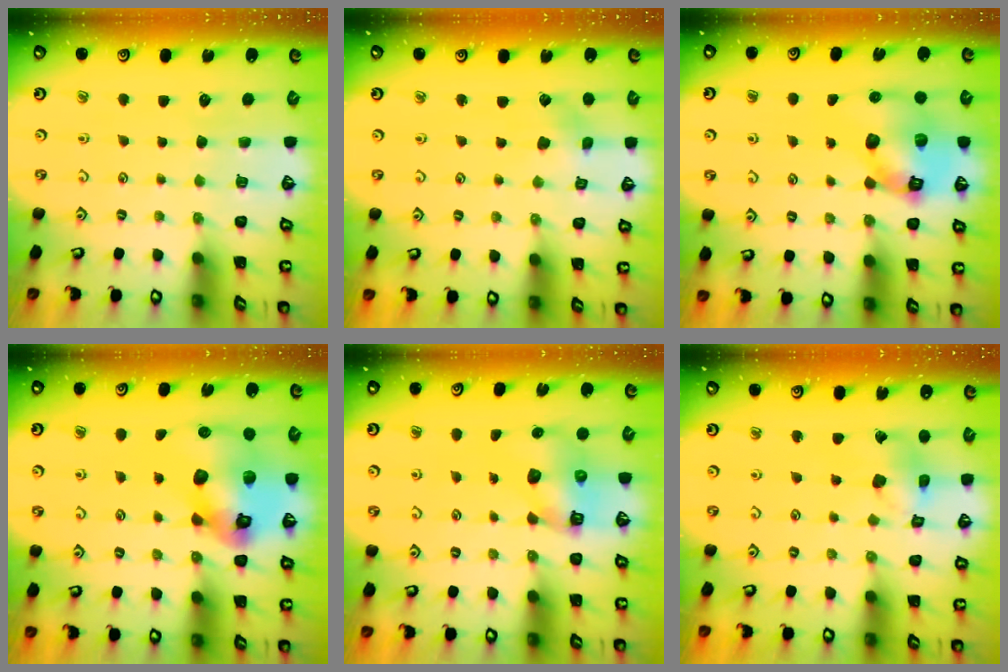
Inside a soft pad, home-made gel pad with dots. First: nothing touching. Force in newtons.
{"total": 3.0, "press": 3.0, "slide": 0.2}
{"total": 14.6, "press": 14.4, "slide": 2.2}
{"total": 17.4, "press": 17.2, "slide": 2.4}
{"total": 6.8, "press": 6.8, "slide": 0.6}
{"total": 10.8, "press": 10.7, "slide": 1.4}